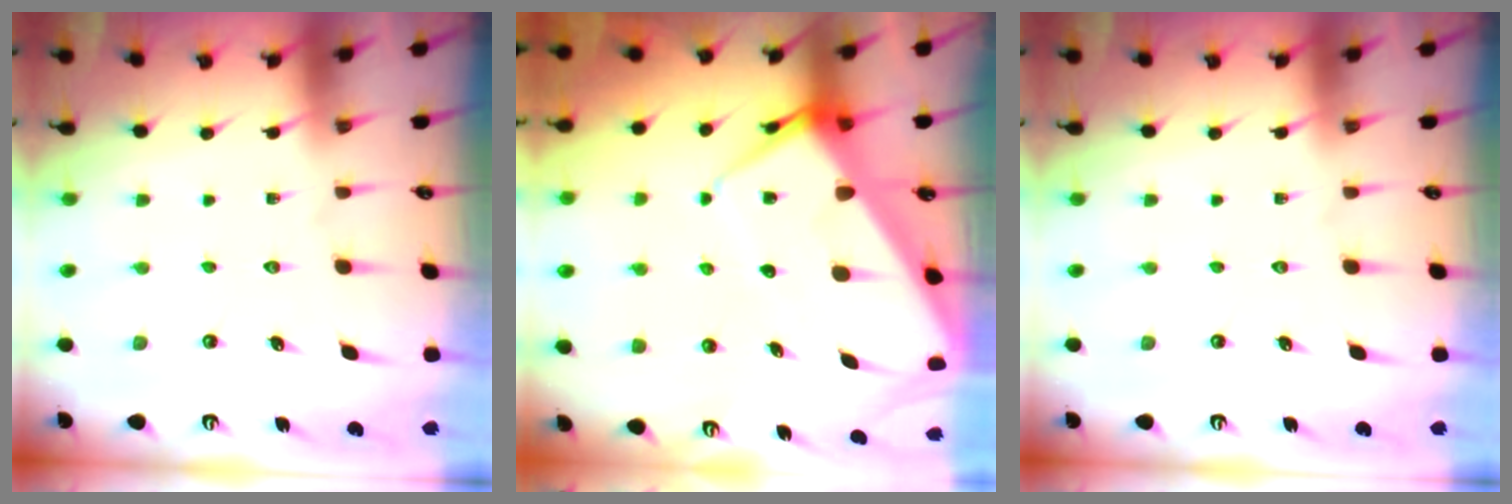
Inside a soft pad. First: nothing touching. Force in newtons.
{"total": 9.9, "press": 9.8, "slide": 0.9}
{"total": 0.0}